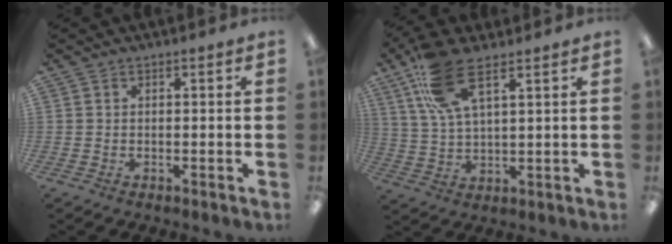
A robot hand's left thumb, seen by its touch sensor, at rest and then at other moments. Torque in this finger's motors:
{"motor_torque": [0.10, 0.52, 1.25, -1.52, 0.12]}